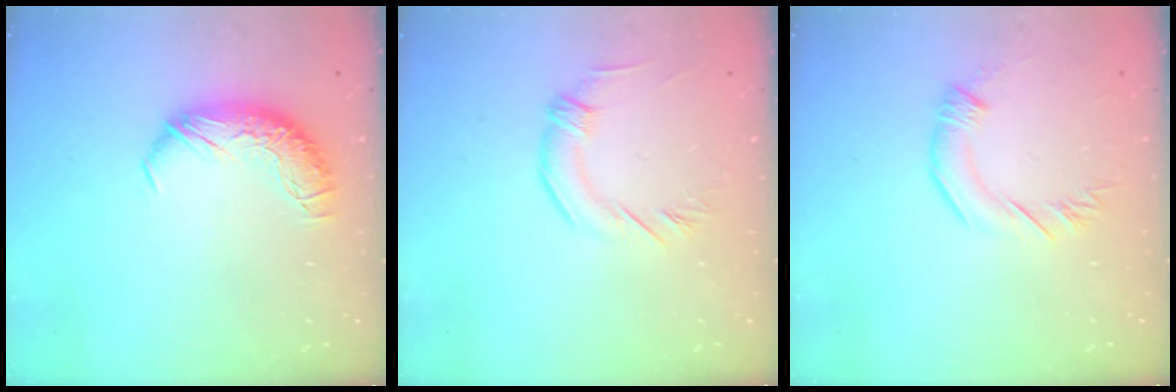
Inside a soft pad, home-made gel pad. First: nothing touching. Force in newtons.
{"total": 2.5, "press": 2.1, "slide": 1.4}
{"total": 2.8, "press": 2.7, "slide": 0.5}